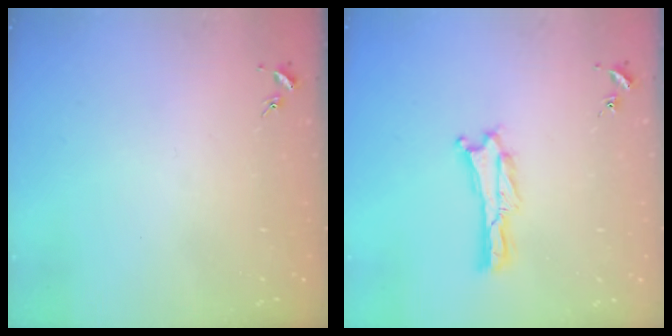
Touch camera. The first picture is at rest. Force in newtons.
{"total": 0.0}